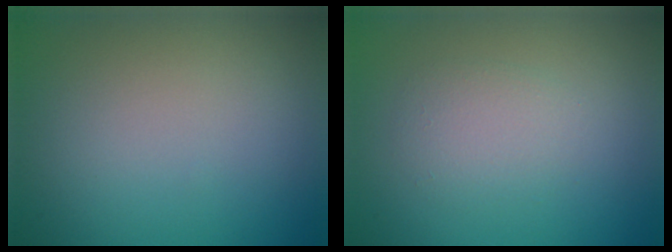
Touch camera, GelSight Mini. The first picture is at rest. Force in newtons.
{"total": 2.0, "press": 2.0, "slide": 0.0}